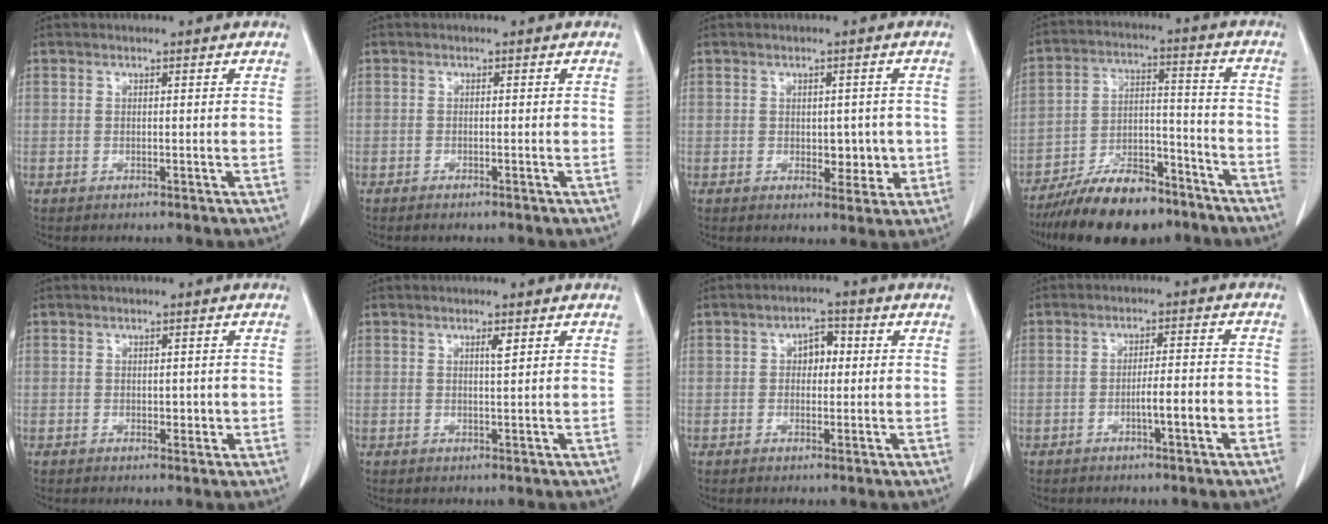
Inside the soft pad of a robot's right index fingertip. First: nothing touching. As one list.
[{"total": 1.2, "force": [-1.0, 0.1, 0.6], "torque": [-0.013, -0.002, -0.011]}, {"total": 4.1, "force": [-0.2, 2.6, 3.2], "torque": [-0.027, 0.001, 0.007]}, {"total": 14.4, "force": [-11.2, 5.1, 7.4], "torque": [-0.117, 0.018, -0.189]}, {"total": 1.8, "force": [0.0, 1.2, 1.3], "torque": [-0.011, 0.001, 0.006]}, {"total": 1.3, "force": [0.6, 0.0, 1.1], "torque": [-0.021, -0.003, 0.010]}, {"total": 3.3, "force": [0.5, 2.0, 2.6], "torque": [-0.036, 0.014, 0.006]}, {"total": 4.7, "force": [-1.8, 0.3, 4.3], "torque": [-0.063, 0.006, -0.025]}]